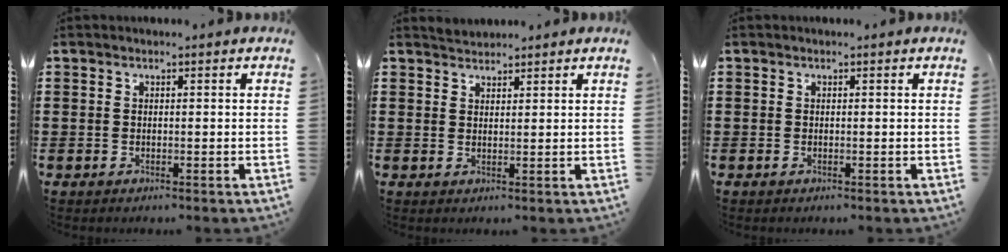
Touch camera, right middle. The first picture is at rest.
{"total": 1.9, "force": [1.8, 0.4, -0.1], "torque": [-0.004, 0.006, 0.037]}
{"total": 0.0}